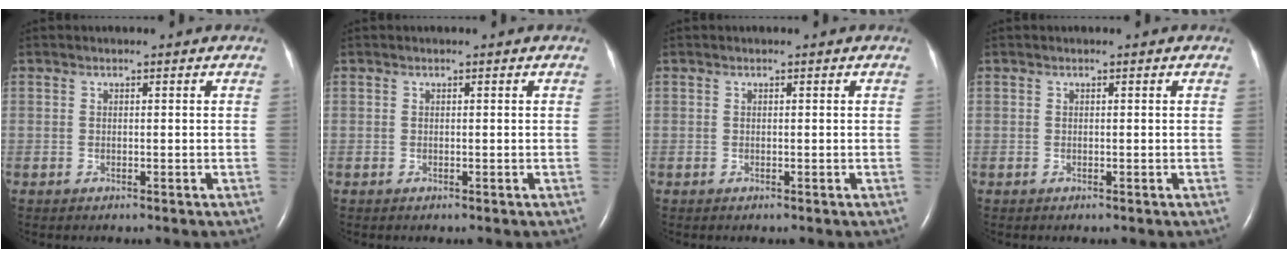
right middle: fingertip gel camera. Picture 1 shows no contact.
{"total": 0.0}
{"total": 0.0}
{"total": 0.0}